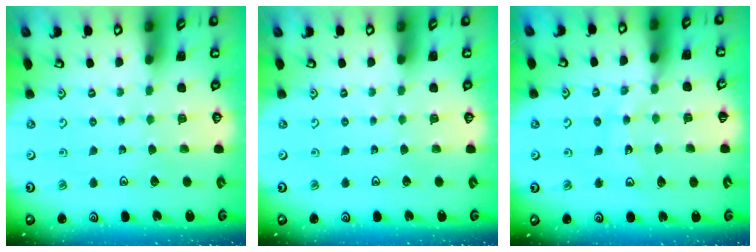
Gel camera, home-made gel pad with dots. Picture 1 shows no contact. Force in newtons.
{"total": 0.0}
{"total": 10.3, "press": 10.2, "slide": 1.2}